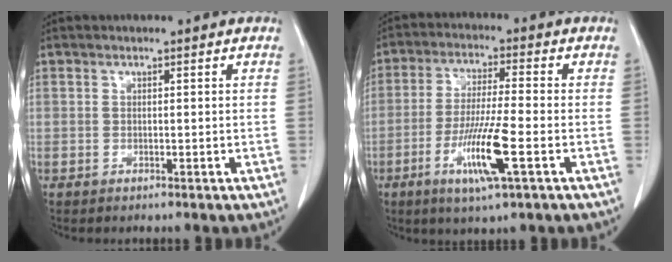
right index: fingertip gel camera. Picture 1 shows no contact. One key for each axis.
{"total": 10.1, "fx": -3.8, "fy": 0.1, "fz": 9.3, "tx": -0.183, "ty": -0.016, "tz": -0.070}